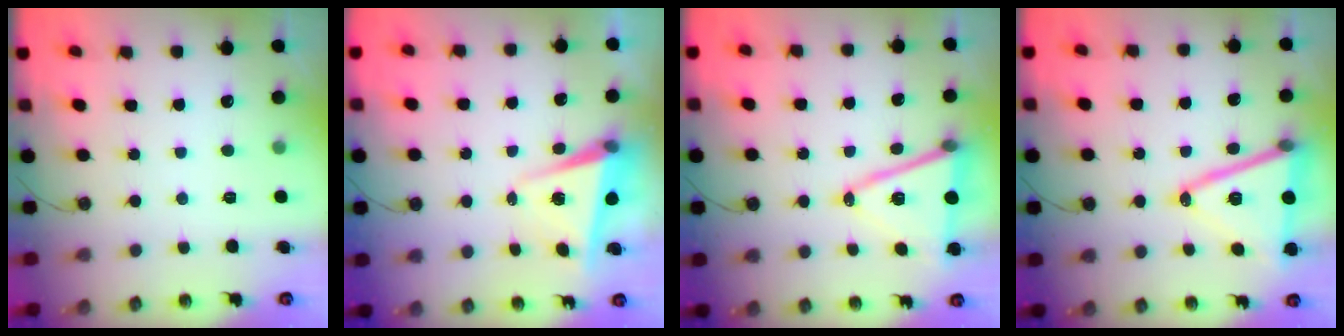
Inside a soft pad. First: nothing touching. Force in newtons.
{"total": 5.6, "press": 5.3, "slide": 1.8}
{"total": 14.8, "press": 14.3, "slide": 3.9}
{"total": 18.1, "press": 17.7, "slide": 3.8}